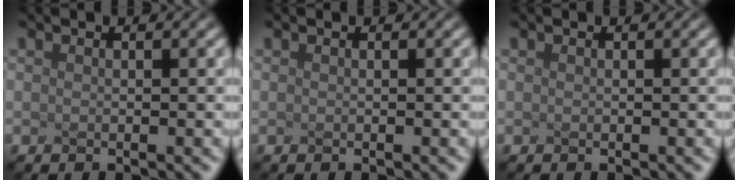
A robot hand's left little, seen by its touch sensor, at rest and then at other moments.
{"total": 0.0}
{"total": 0.0}